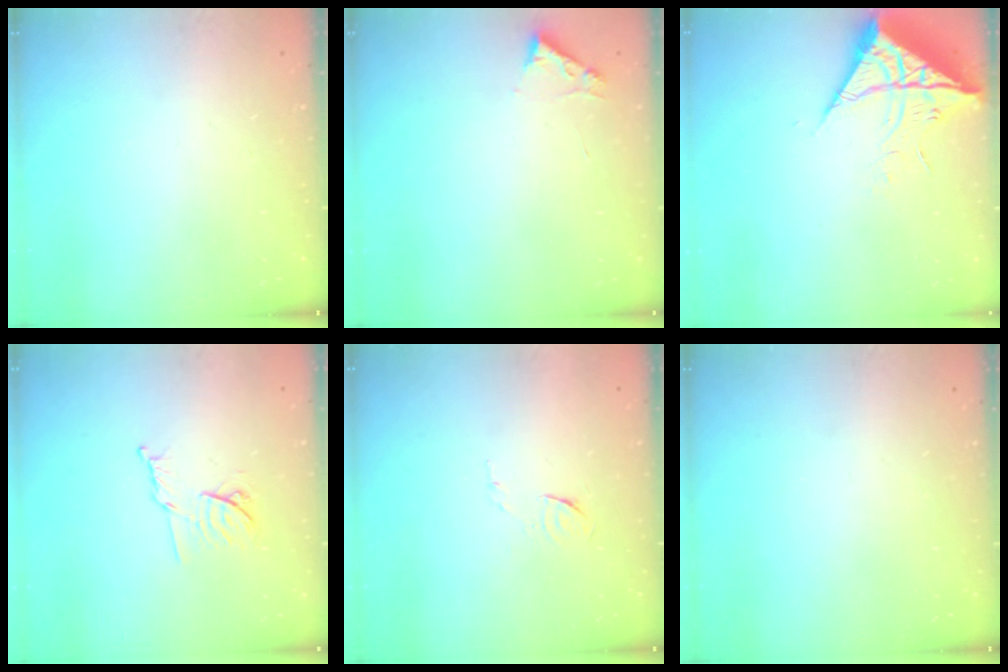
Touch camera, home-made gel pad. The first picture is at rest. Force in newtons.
{"total": 2.7, "press": 2.7, "slide": 0.3}
{"total": 11.9, "press": 11.8, "slide": 1.4}
{"total": 9.4, "press": 9.4, "slide": 0.7}
{"total": 5.0, "press": 4.9, "slide": 1.2}
{"total": 0.0}